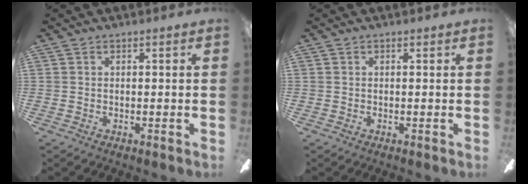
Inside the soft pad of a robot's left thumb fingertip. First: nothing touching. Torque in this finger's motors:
{"motor_torque": [0.00, 0.00, -0.07, -0.02, 0.00]}